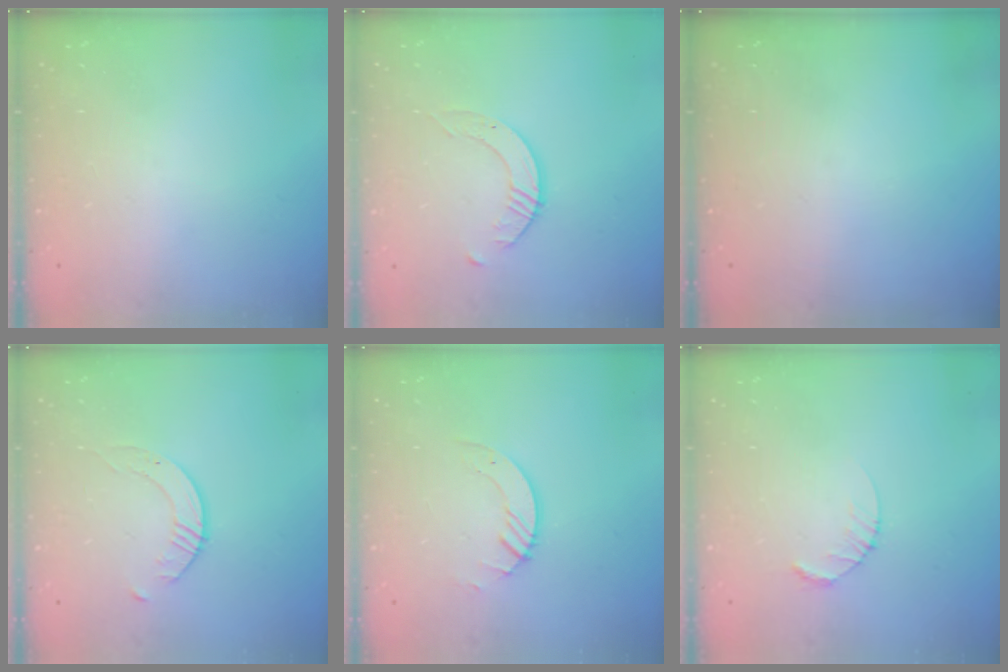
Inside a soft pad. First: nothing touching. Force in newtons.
{"total": 2.6, "press": 2.6, "slide": 0.3}
{"total": 0.0}
{"total": 1.7, "press": 1.7, "slide": 0.2}
{"total": 3.7, "press": 3.7, "slide": 0.4}
{"total": 2.6, "press": 2.6, "slide": 0.4}